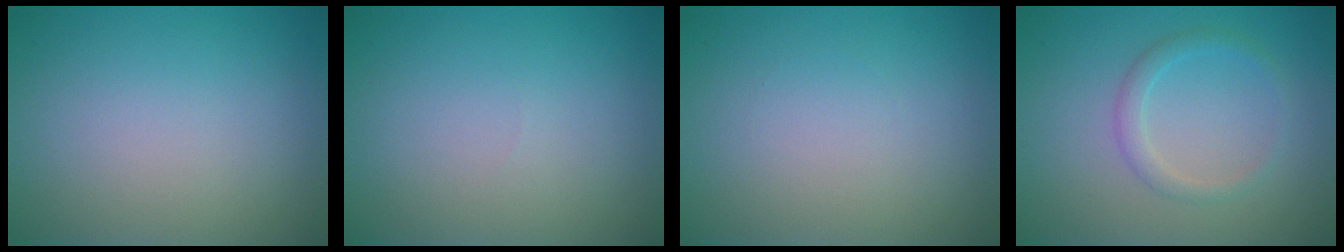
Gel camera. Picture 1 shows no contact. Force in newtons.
{"total": 0.0}
{"total": 0.0}
{"total": 1.7, "press": 1.7, "slide": 0.1}